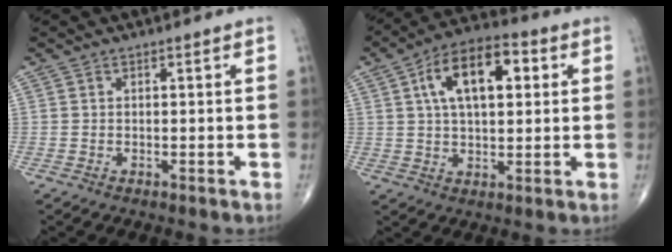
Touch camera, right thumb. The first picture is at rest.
{"total": 14.1, "force": [3.9, 7.1, 11.5], "torque": [-0.178, 0.015, 0.059]}